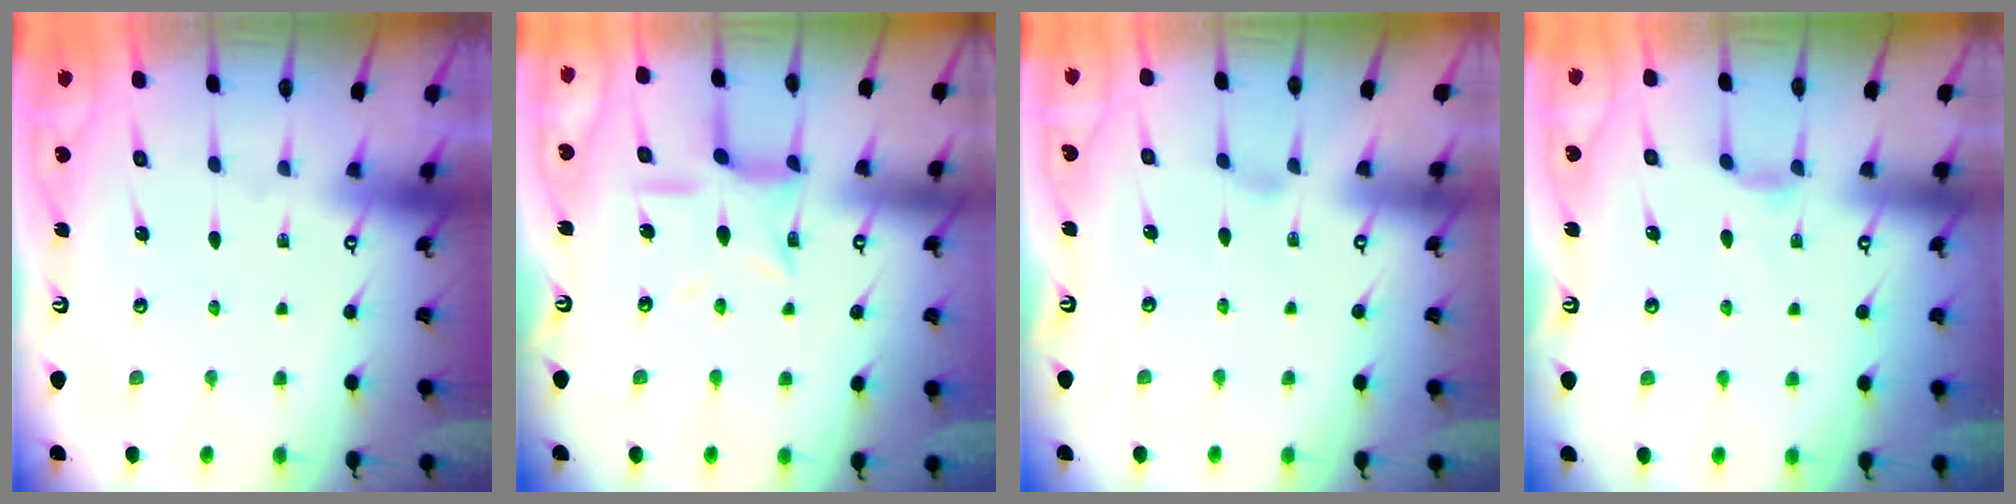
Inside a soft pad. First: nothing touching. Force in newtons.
{"total": 11.0, "press": 11.0, "slide": 0.8}
{"total": 1.7, "press": 1.7, "slide": 0.3}
{"total": 2.7, "press": 2.6, "slide": 0.5}